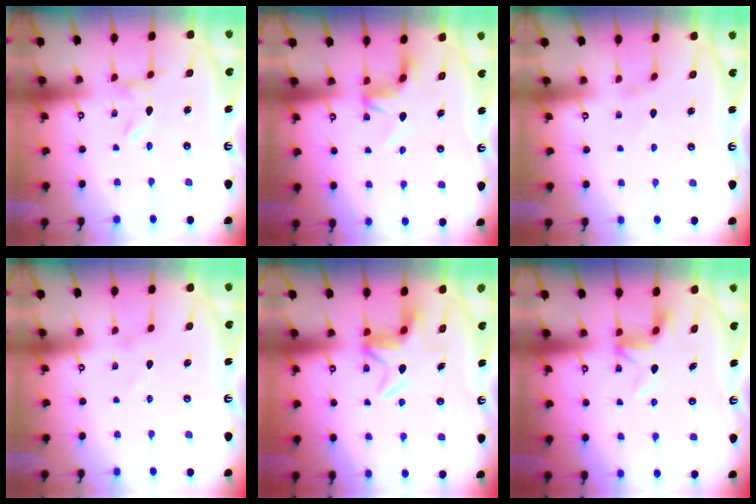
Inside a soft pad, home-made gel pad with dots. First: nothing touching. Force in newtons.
{"total": 4.9, "press": 4.9, "slide": 0.6}
{"total": 1.3, "press": 1.2, "slide": 0.4}
{"total": 0.6, "press": 0.5, "slide": 0.3}
{"total": 5.3, "press": 5.1, "slide": 1.5}
{"total": 4.8, "press": 4.8, "slide": 0.3}